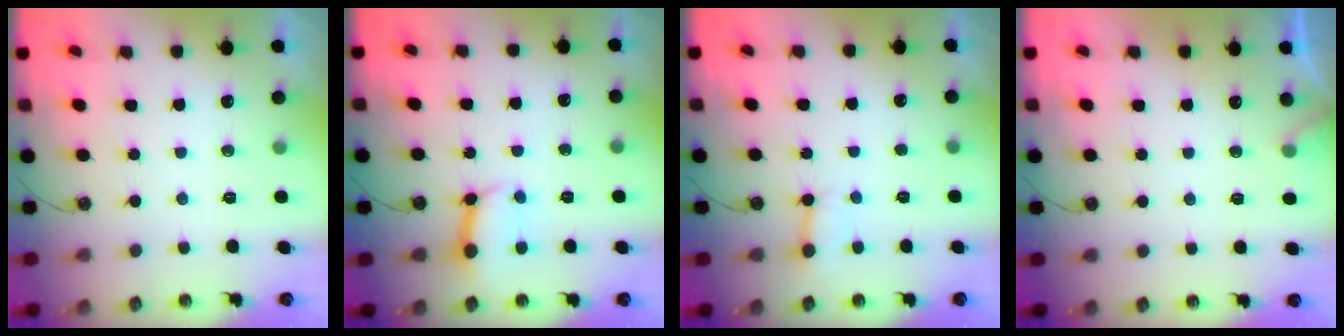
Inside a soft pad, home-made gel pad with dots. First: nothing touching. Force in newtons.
{"total": 10.1, "press": 10.0, "slide": 1.2}
{"total": 3.1, "press": 3.1, "slide": 0.7}
{"total": 5.2, "press": 5.1, "slide": 0.4}